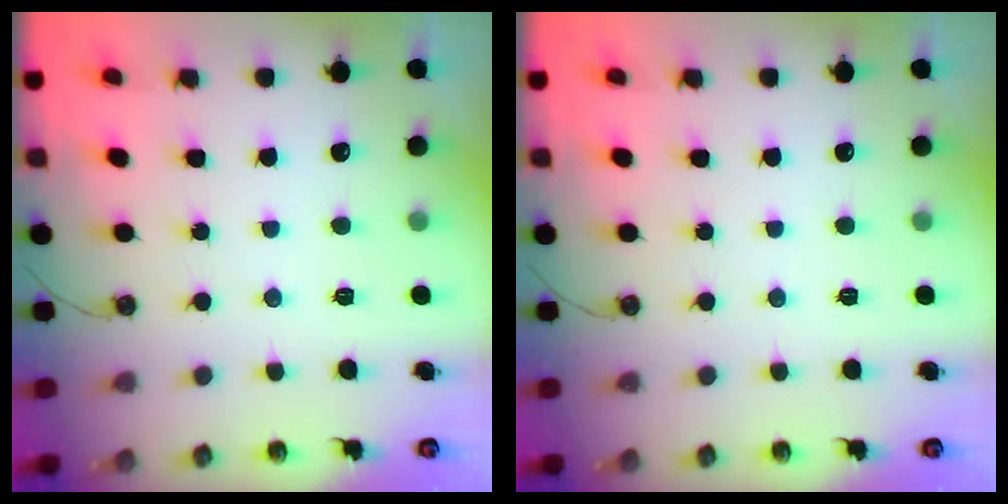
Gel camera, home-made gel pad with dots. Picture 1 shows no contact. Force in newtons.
{"total": 0.0}